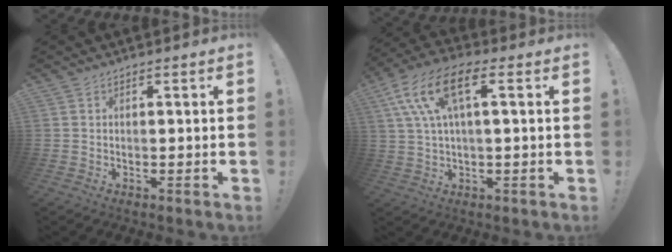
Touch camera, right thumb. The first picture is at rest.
{"total": 13.5, "force": [4.0, 6.1, 11.4], "torque": [-0.230, 0.006, 0.072]}